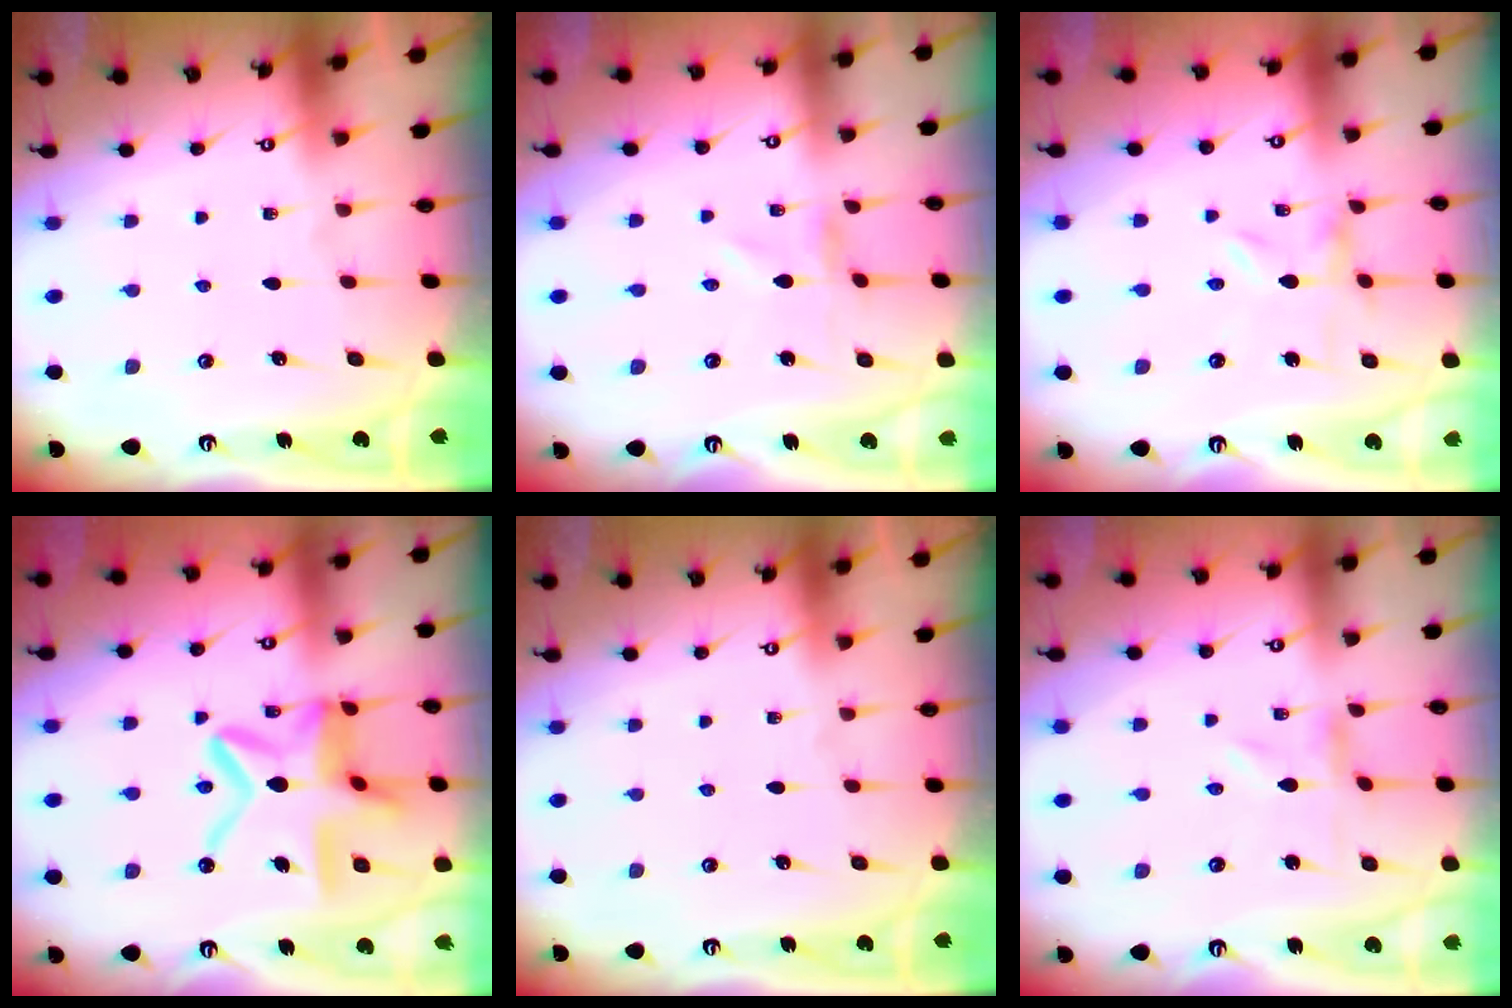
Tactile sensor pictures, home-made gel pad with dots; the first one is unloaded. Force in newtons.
{"total": 0.0}
{"total": 0.0}
{"total": 17.0, "press": 17.0, "slide": 1.6}
{"total": 0.0}
{"total": 0.6, "press": 0.6, "slide": 0.1}